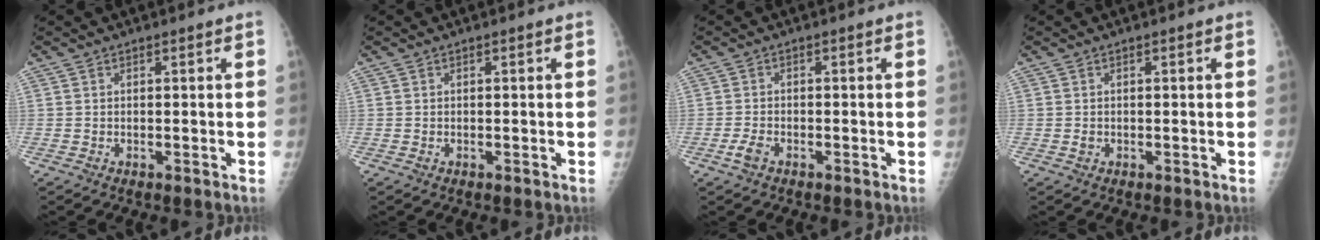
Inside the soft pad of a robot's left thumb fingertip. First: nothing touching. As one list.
[{"total": 0.0}, {"total": 2.3, "force": [-1.5, 1.2, 1.4], "torque": [-0.032, 0.004, -0.028]}, {"total": 0.6, "force": [-0.2, 0.5, 0.2], "torque": [0.002, 0.001, -0.002]}]